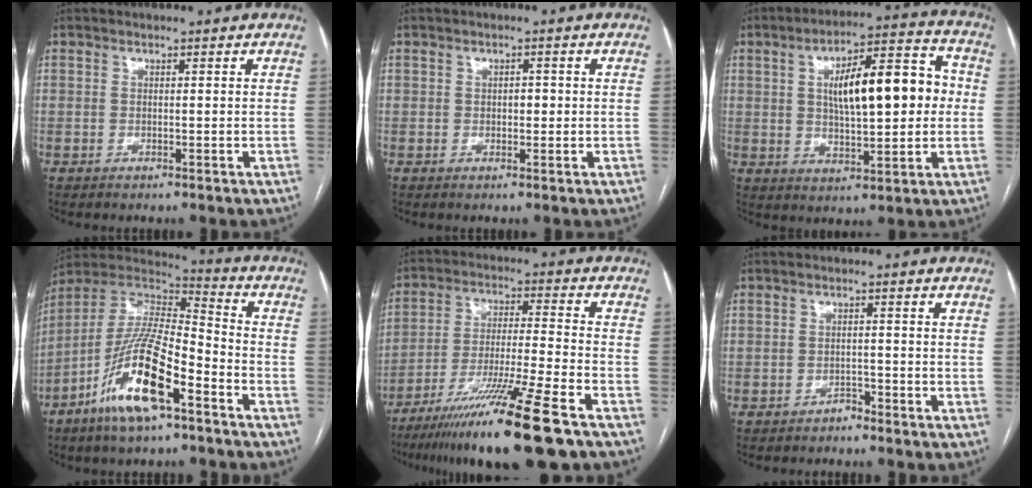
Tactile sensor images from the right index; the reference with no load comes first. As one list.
[{"total": 1.4, "force": [0.0, 0.9, 1.1], "torque": [-0.012, 0.003, 0.001]}, {"total": 14.9, "force": [1.8, 4.8, 14.0], "torque": [-0.213, 0.038, 0.030]}, {"total": 16.6, "force": [-8.4, 3.7, 13.8], "torque": [-0.276, -0.007, -0.151]}, {"total": 17.4, "force": [-11.9, -0.9, 12.6], "torque": [-0.218, -0.040, -0.204]}, {"total": 1.4, "force": [-1.2, 0.6, 0.0], "torque": [0.005, 0.004, -0.022]}]